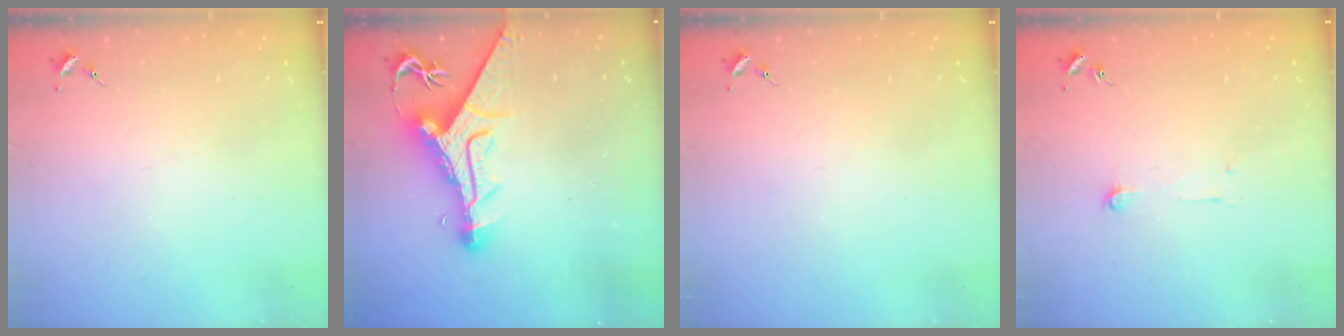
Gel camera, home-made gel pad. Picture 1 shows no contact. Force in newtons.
{"total": 15.0, "press": 14.9, "slide": 1.5}
{"total": 0.0}
{"total": 3.8, "press": 3.8, "slide": 0.2}